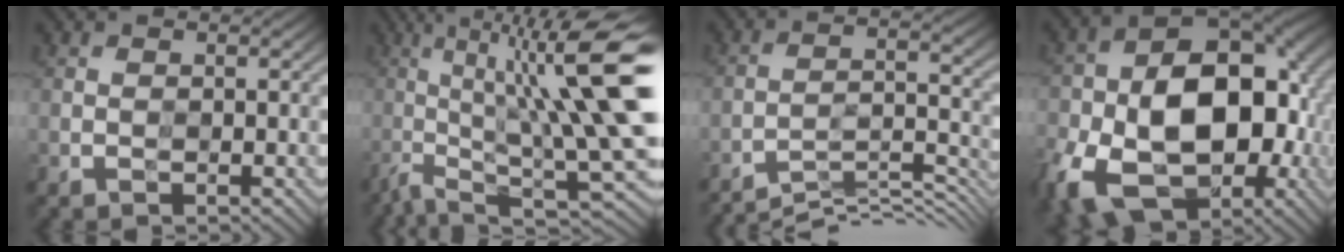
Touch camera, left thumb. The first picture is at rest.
{"total": 16.7, "force": [-0.9, 3.0, 16.4], "torque": [-0.257, 0.010, -0.007]}
{"total": 9.7, "force": [-8.5, 1.4, 4.5], "torque": [-0.085, 0.009, -0.133]}
{"total": 19.2, "force": [-5.0, 12.6, 13.6], "torque": [-0.244, -0.049, -0.073]}